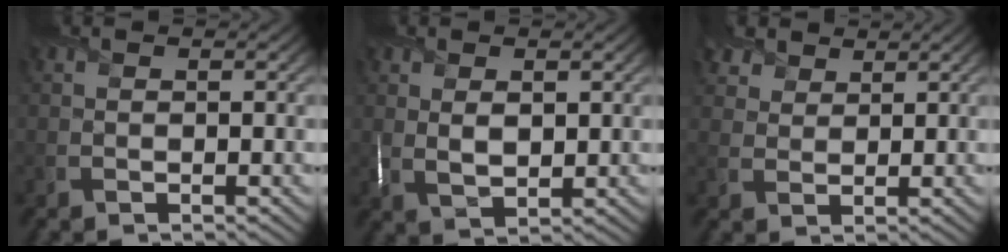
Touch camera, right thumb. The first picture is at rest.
{"total": 3.1, "force": [1.0, 1.6, 2.5], "torque": [-0.054, -0.001, 0.022]}
{"total": 3.6, "force": [2.7, 2.1, 1.0], "torque": [-0.036, -0.002, 0.061]}